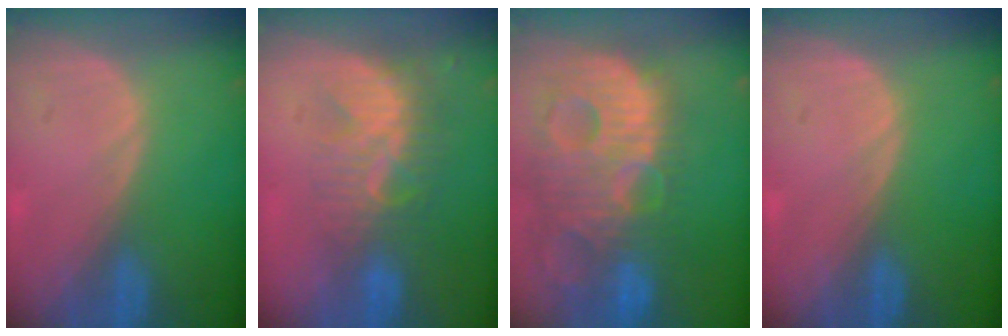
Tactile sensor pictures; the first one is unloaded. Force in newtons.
{"total": 8.6, "press": 7.6, "slide": 4.1}
{"total": 14.1, "press": 12.2, "slide": 7.1}
{"total": 0.0}